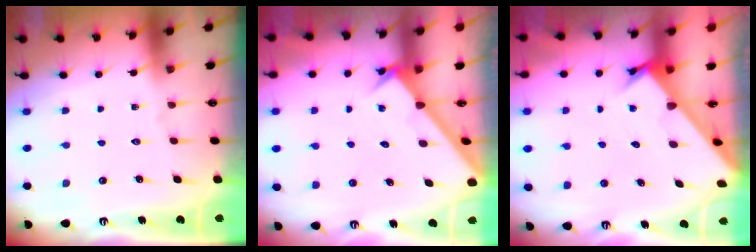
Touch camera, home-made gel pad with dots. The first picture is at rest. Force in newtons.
{"total": 1.8, "press": 1.8, "slide": 0.2}
{"total": 2.3, "press": 2.3, "slide": 0.1}